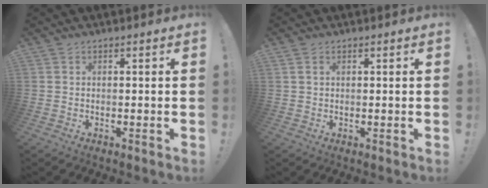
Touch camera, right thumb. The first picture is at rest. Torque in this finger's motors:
{"motor_torque": [-0.20, -0.17, -0.28, 0.19, 0.08]}